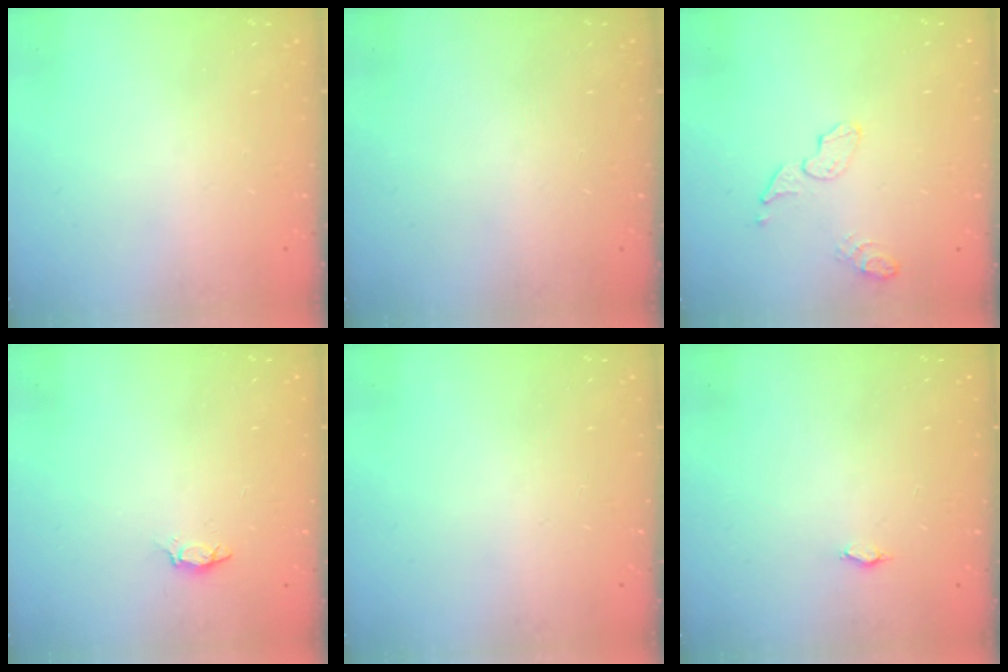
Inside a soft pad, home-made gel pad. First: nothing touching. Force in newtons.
{"total": 0.0}
{"total": 5.6, "press": 5.6, "slide": 0.4}
{"total": 3.1, "press": 3.1, "slide": 0.4}
{"total": 0.0}
{"total": 12.3, "press": 4.2, "slide": 11.6}